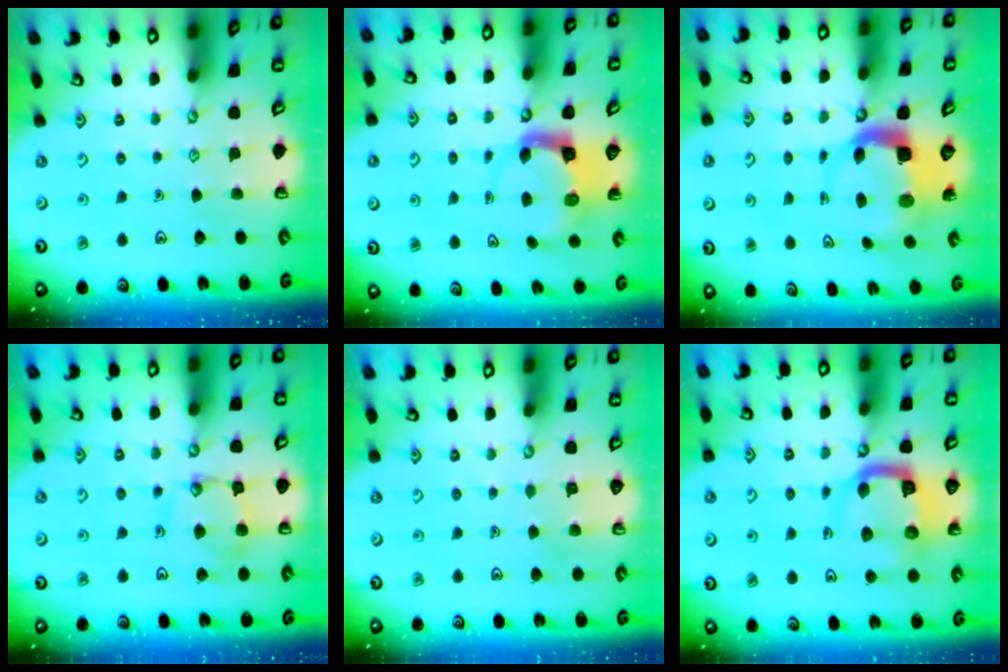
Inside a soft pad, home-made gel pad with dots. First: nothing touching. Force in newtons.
{"total": 3.6, "press": 3.5, "slide": 0.5}
{"total": 5.7, "press": 5.7, "slide": 0.8}
{"total": 13.3, "press": 13.2, "slide": 1.2}
{"total": 3.5, "press": 3.5, "slide": 0.2}
{"total": 10.9, "press": 10.9, "slide": 1.2}